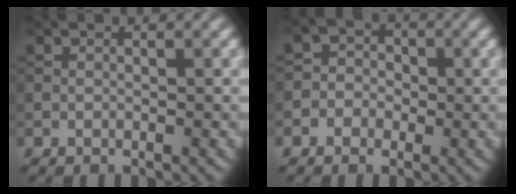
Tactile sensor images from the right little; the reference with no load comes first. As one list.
[{"total": 2.9, "force": [-0.7, 2.7, 0.7], "torque": [0.011, 0.013, -0.039]}]